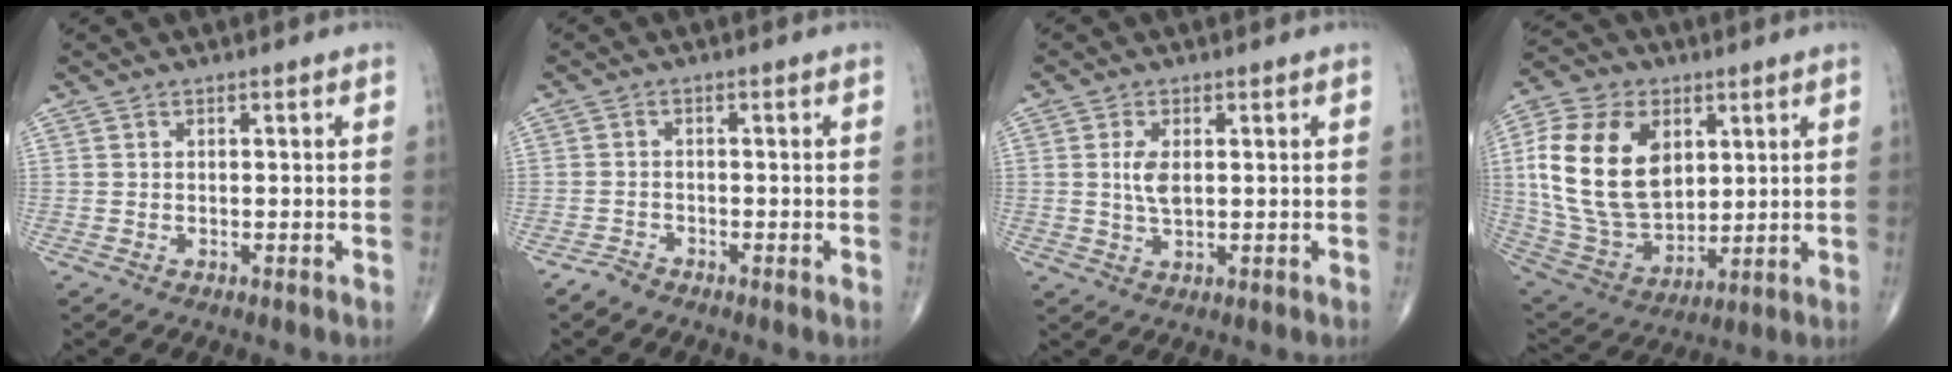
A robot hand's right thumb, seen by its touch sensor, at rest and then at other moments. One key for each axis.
{"total": 1.8, "fx": -1.7, "fy": 0.6, "fz": 0.4, "tx": -0.006, "ty": -0.002, "tz": -0.037}
{"total": 3.7, "fx": 0.6, "fy": 1.7, "fz": 3.2, "tx": -0.064, "ty": -0.006, "tz": 0.014}
{"total": 21.7, "fx": 5.0, "fy": 14.4, "fz": 15.4, "tx": -0.293, "ty": -0.014, "tz": 0.102}